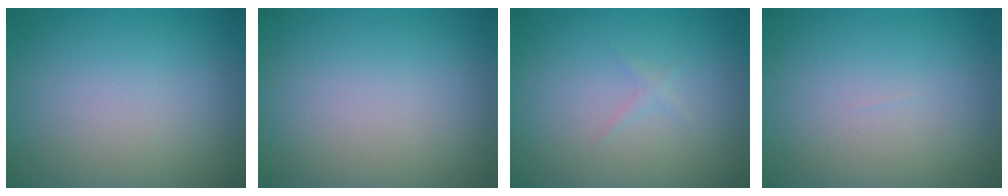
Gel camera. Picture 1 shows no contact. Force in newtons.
{"total": 0.0}
{"total": 0.6, "press": 0.6, "slide": 0.1}
{"total": 0.0}